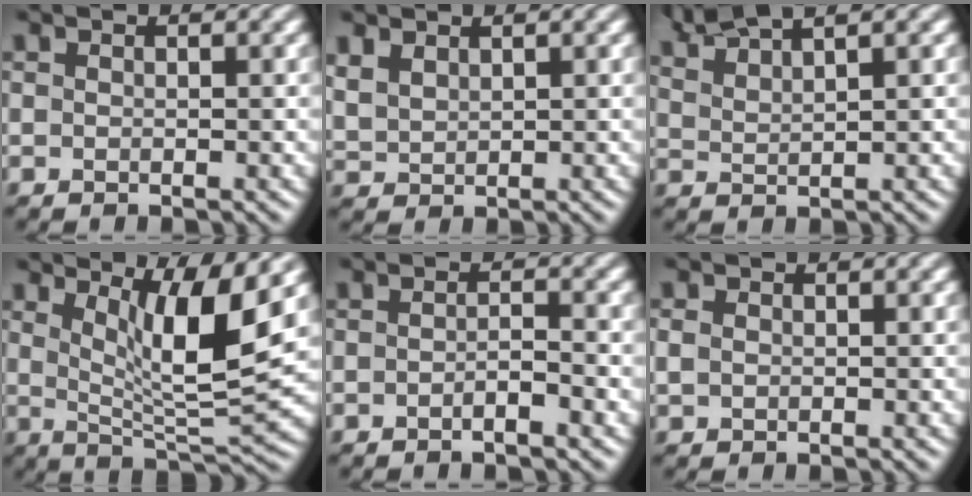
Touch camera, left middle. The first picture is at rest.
{"total": 1.9, "force": [1.6, 1.0, 0.3], "torque": [-0.019, 0.003, 0.041]}
{"total": 4.3, "force": [4.0, 0.5, 1.6], "torque": [-0.037, 0.017, 0.072]}
{"total": 7.9, "force": [3.0, 1.6, 7.1], "torque": [-0.118, -0.010, 0.056]}
{"total": 1.6, "force": [-0.7, 0.3, 1.4], "torque": [-0.024, 0.004, -0.012]}
{"total": 0.6, "force": [0.2, 0.5, 0.2], "torque": [-0.008, 0.004, 0.003]}